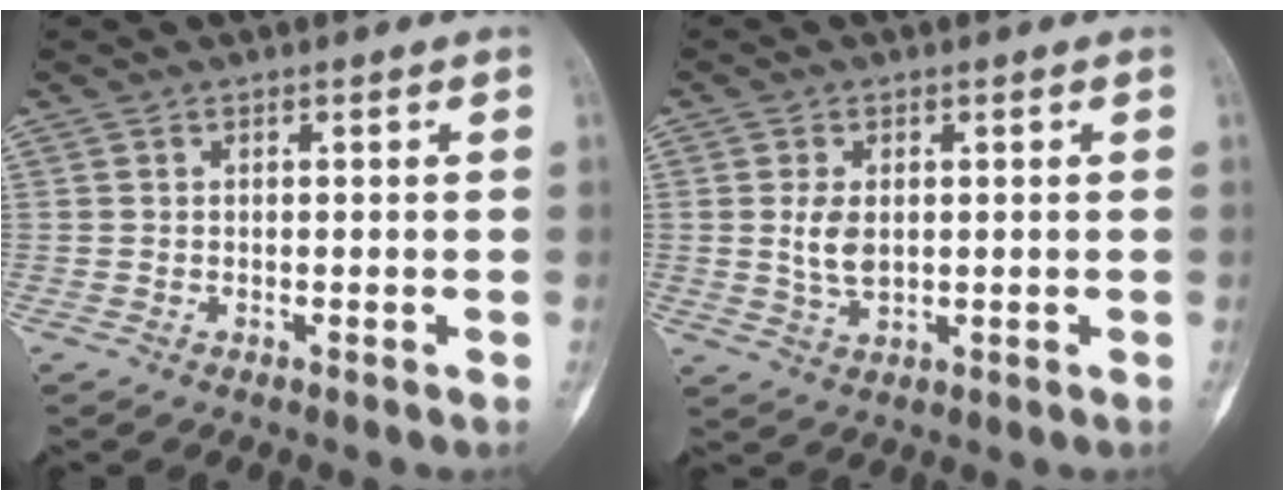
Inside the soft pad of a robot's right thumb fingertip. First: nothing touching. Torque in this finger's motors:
{"motor_torque": [1.01, 0.13, 0.18, -0.59, 0.16]}